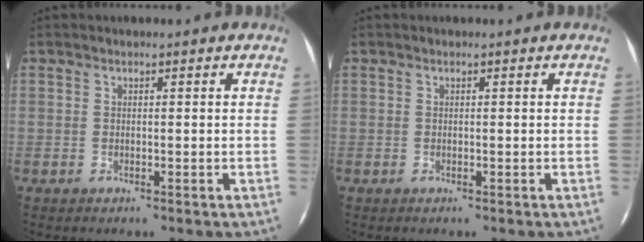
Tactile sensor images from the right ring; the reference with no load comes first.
{"total": 0.0}